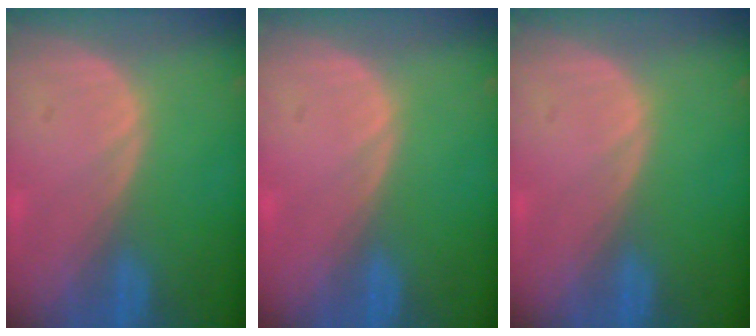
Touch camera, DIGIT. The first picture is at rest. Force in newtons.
{"total": 0.0}
{"total": 0.0}